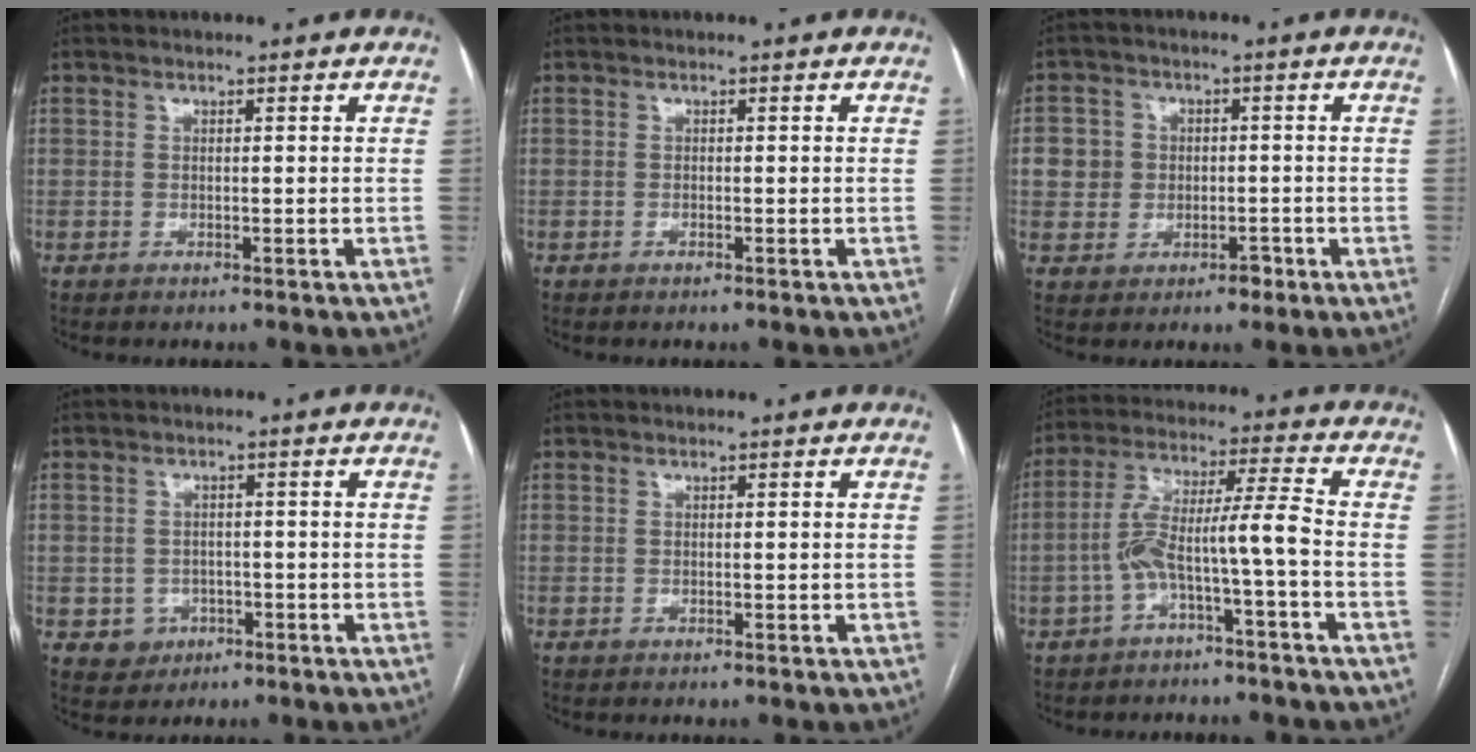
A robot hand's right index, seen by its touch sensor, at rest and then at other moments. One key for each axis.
{"total": 0.0}
{"total": 5.8, "fx": -0.8, "fy": 5.4, "fz": 1.8, "tx": -0.018, "ty": 0.019, "tz": -0.003}
{"total": 3.6, "fx": -1.2, "fy": 3.4, "fz": 0.4, "tx": 0.003, "ty": 0.011, "tz": -0.009}
{"total": 0.0}
{"total": 8.2, "fx": -3.1, "fy": -0.4, "fz": 7.6, "tx": -0.144, "ty": 0.036, "tz": -0.055}